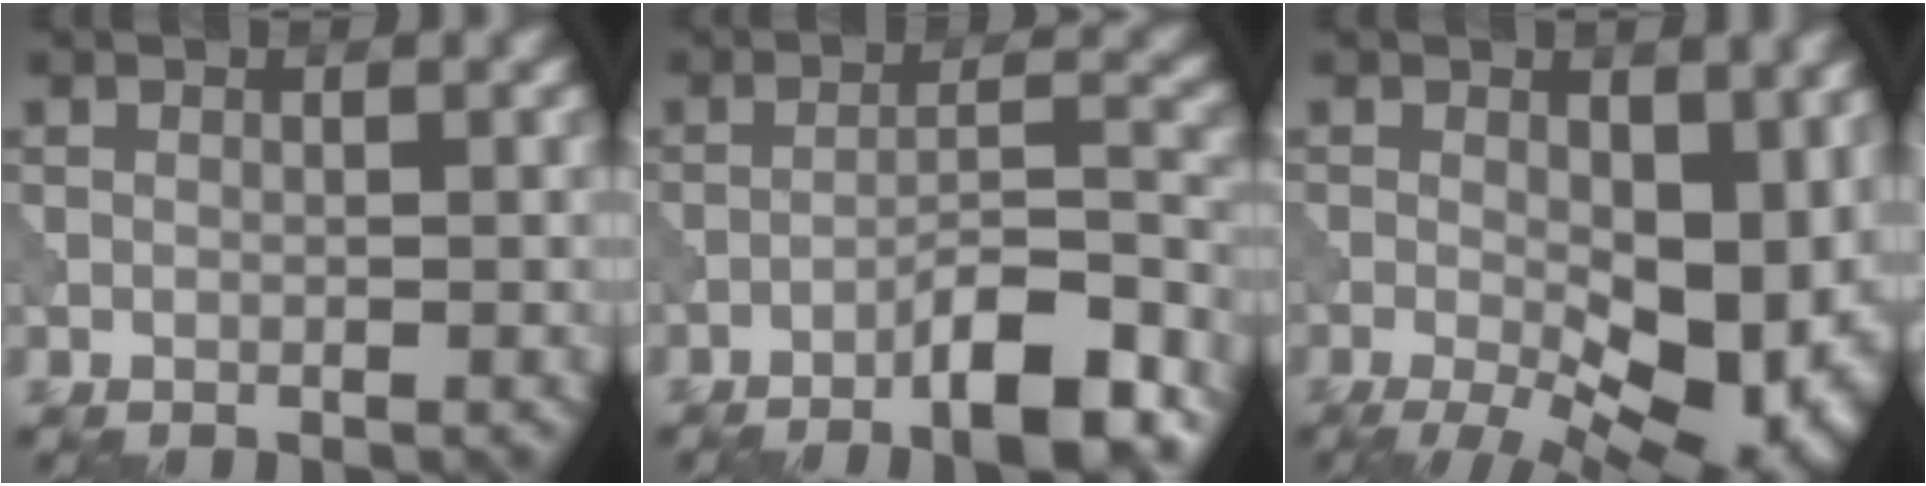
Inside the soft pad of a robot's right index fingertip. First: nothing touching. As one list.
[{"total": 7.6, "force": [-5.2, 1.5, 5.3], "torque": [-0.075, 0.013, -0.083]}, {"total": 13.1, "force": [-1.8, 7.0, 11.0], "torque": [-0.152, -0.018, -0.018]}]